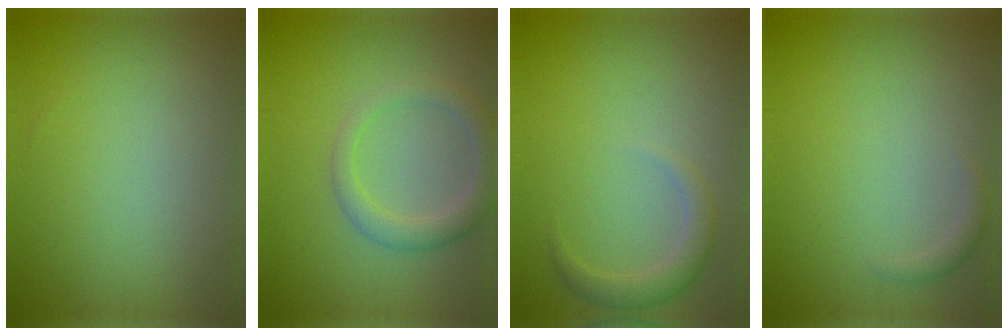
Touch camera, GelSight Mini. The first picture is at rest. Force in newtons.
{"total": 3.1, "press": 3.1, "slide": 0.2}
{"total": 2.3, "press": 2.3, "slide": 0.2}
{"total": 1.1, "press": 1.1, "slide": 0.0}